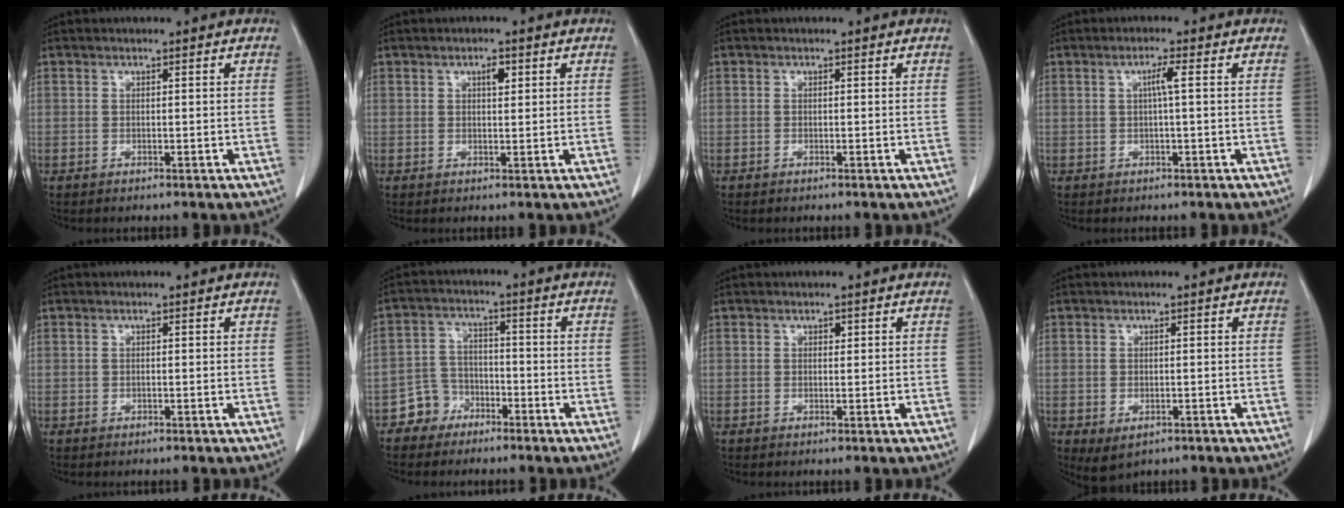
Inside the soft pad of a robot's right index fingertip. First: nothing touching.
{"total": 1.8, "force": [0.8, 0.7, 1.5], "torque": [-0.024, -0.001, 0.012]}
{"total": 0.0}
{"total": 2.2, "force": [0.3, -0.2, 2.2], "torque": [-0.040, 0.003, 0.005]}
{"total": 0.0}
{"total": 5.1, "force": [-3.4, 3.8, 0.2], "torque": [0.003, 0.016, -0.062]}
{"total": 0.6, "force": [0.3, 0.4, 0.3], "torque": [-0.004, 0.000, 0.004]}
{"total": 3.0, "force": [-1.3, 2.0, 1.9], "torque": [-0.035, -0.007, -0.005]}